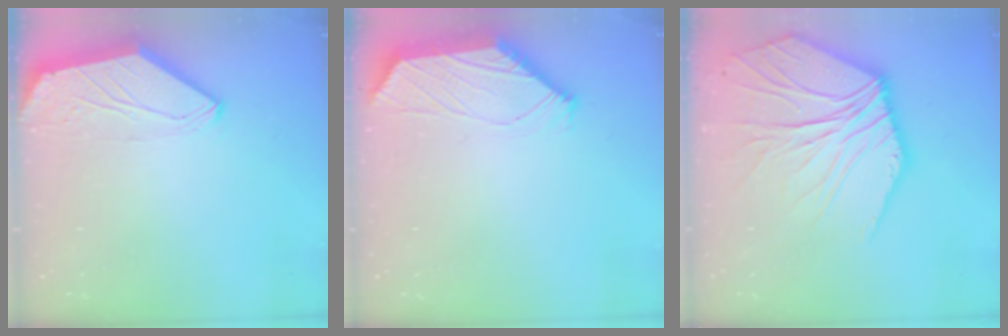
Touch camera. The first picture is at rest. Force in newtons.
{"total": 1.8, "press": 1.8, "slide": 0.2}
{"total": 15.2, "press": 15.1, "slide": 2.0}